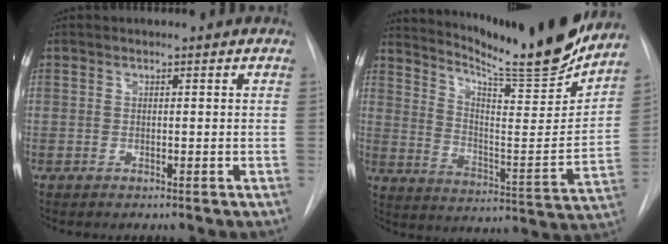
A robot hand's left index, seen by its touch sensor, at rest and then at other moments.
{"total": 21.7, "force": [19.6, 0.8, 9.4], "torque": [-0.153, -0.077, 0.277]}